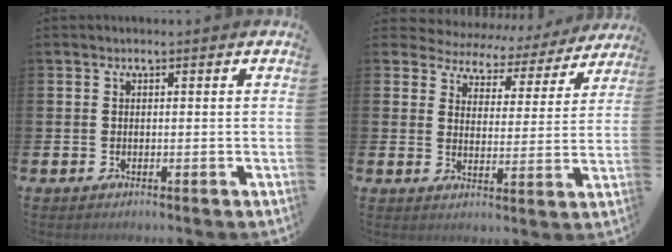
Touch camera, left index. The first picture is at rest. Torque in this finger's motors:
{"motor_torque": [1.26, -0.88, 0.26, 0.00]}